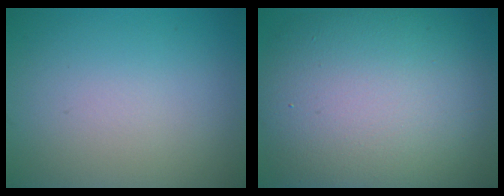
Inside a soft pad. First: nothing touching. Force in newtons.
{"total": 13.8, "press": 13.7, "slide": 0.7}